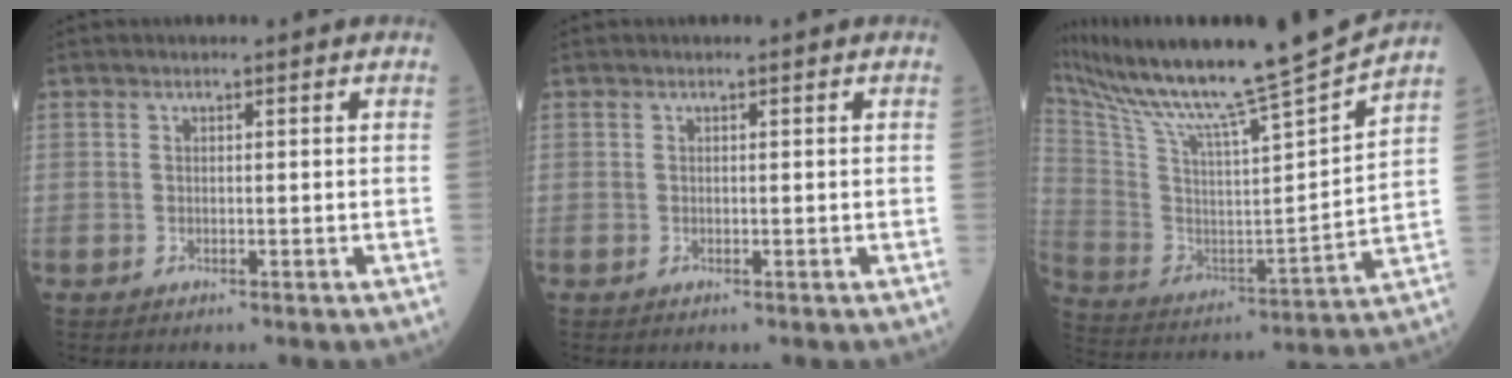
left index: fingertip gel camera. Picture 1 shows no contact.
{"total": 0.0}
{"total": 23.3, "force": [20.1, -2.4, 11.4], "torque": [-0.219, -0.060, 0.336]}